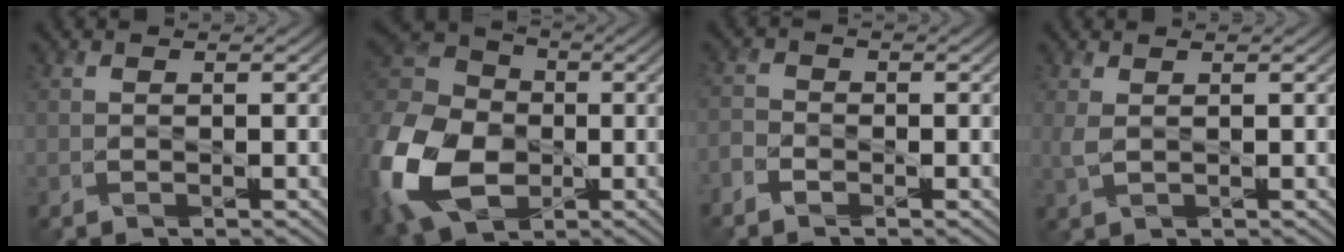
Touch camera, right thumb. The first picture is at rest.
{"total": 16.8, "force": [-4.7, 12.6, 10.2], "torque": [-0.303, -0.037, -0.086]}
{"total": 2.2, "force": [-1.8, 1.2, 0.4], "torque": [-0.010, -0.002, -0.045]}
{"total": 1.4, "force": [0.8, 0.4, 1.1], "torque": [-0.034, 0.000, 0.017]}